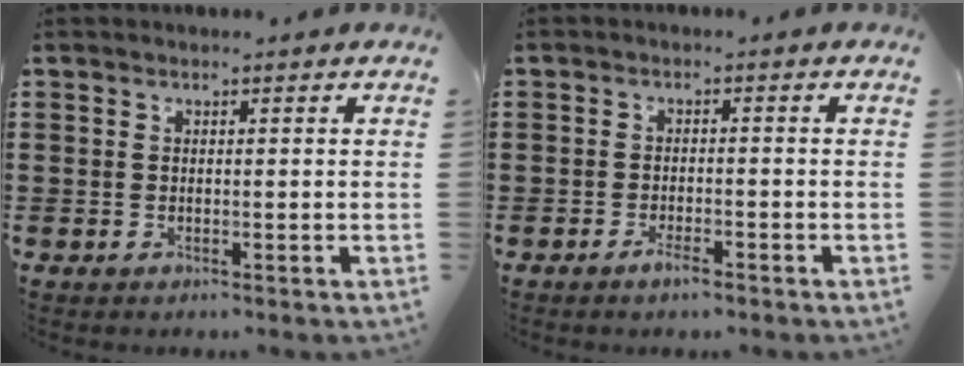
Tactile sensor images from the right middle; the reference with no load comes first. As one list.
[{"total": 2.2, "force": [-1.5, 0.5, 1.5], "torque": [-0.026, 0.002, -0.029]}]